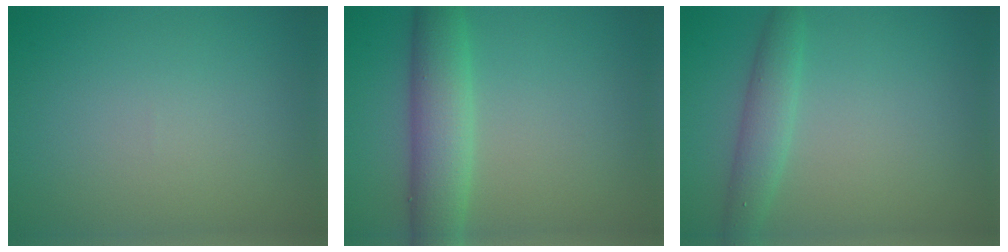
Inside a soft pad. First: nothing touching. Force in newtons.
{"total": 5.2, "press": 5.2, "slide": 0.5}
{"total": 2.6, "press": 2.6, "slide": 0.1}